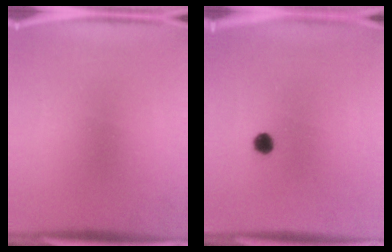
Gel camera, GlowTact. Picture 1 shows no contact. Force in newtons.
{"total": 2.3}